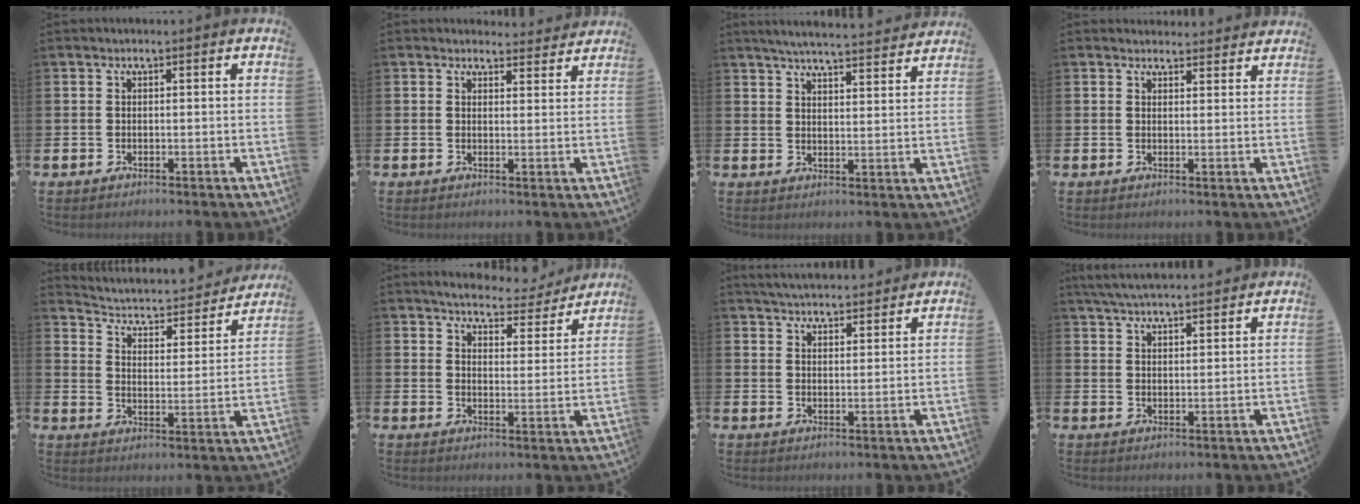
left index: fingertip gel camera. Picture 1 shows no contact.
{"total": 2.8, "force": [2.7, 0.8, -0.1], "torque": [0.004, -0.015, 0.047]}
{"total": 5.5, "force": [5.4, 0.0, 1.1], "torque": [-0.034, -0.033, 0.095]}
{"total": 2.6, "force": [2.6, 0.6, -0.2], "torque": [0.008, -0.016, 0.046]}
{"total": 3.9, "force": [3.4, 1.3, 1.1], "torque": [-0.049, -0.031, 0.048]}
{"total": 5.2, "force": [5.1, 1.1, 0.6], "torque": [-0.025, -0.037, 0.085]}
{"total": 4.4, "force": [4.4, 0.5, 0.1], "torque": [-0.014, -0.025, 0.080]}
{"total": 4.8, "force": [4.7, 0.4, 0.9], "torque": [-0.038, -0.016, 0.087]}